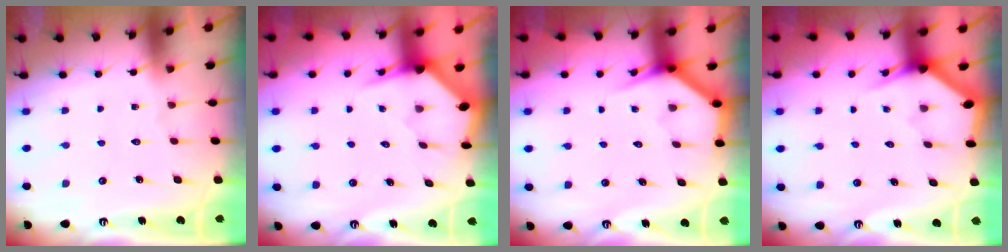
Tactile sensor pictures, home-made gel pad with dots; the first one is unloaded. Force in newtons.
{"total": 3.5, "press": 3.5, "slide": 0.3}
{"total": 3.5, "press": 3.5, "slide": 0.3}
{"total": 3.2, "press": 3.2, "slide": 0.1}